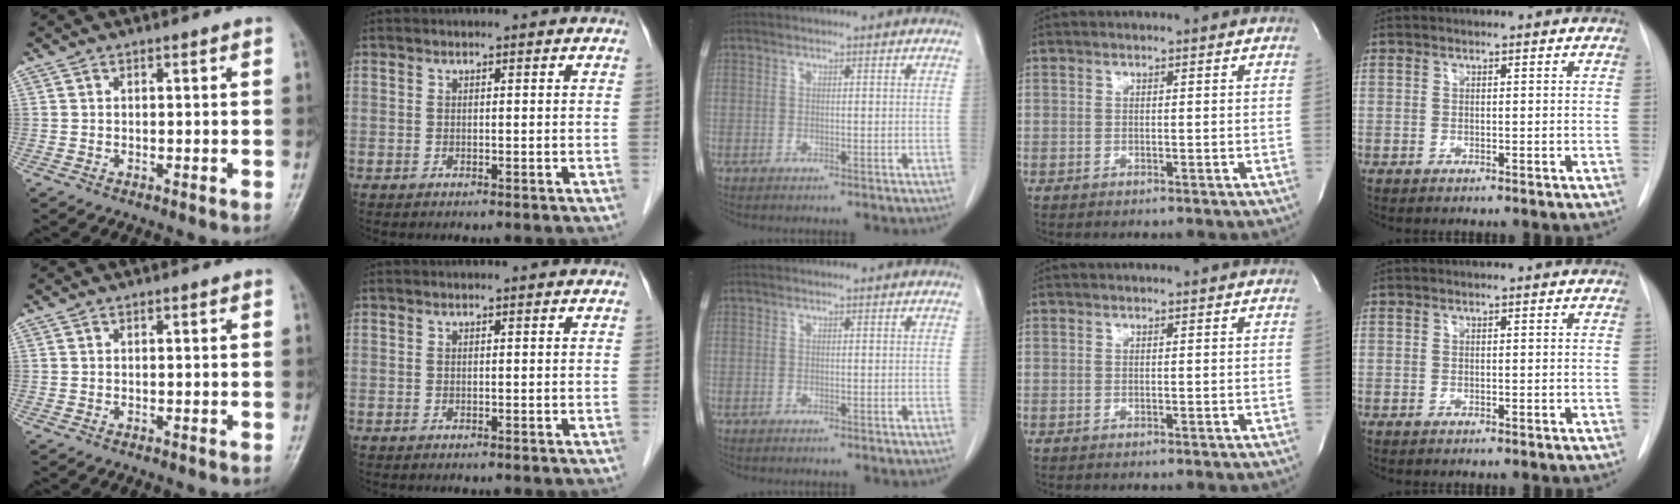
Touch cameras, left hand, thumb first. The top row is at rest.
{}